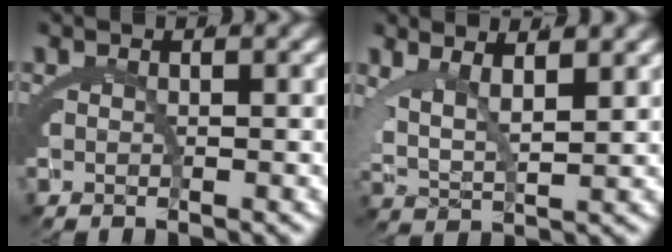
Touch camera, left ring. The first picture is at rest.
{"total": 5.9, "force": [2.2, 3.4, 4.3], "torque": [-0.082, -0.007, 0.039]}